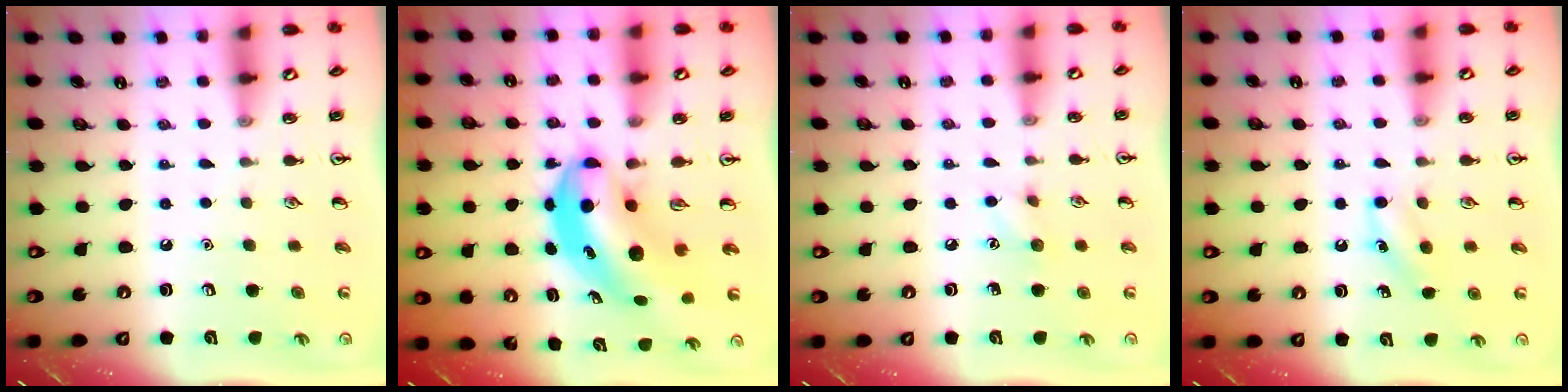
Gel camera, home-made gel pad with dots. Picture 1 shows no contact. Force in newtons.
{"total": 7.6, "press": 7.4, "slide": 2.0}
{"total": 5.8, "press": 5.6, "slide": 1.5}
{"total": 6.2, "press": 6.0, "slide": 1.7}